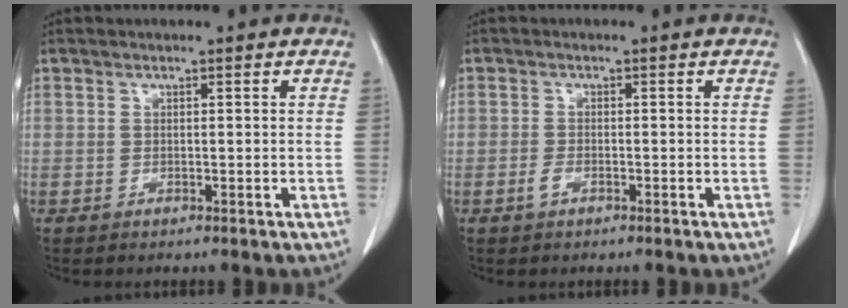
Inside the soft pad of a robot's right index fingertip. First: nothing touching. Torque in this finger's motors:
{"motor_torque": [-0.02, -0.07, -0.12, -0.06]}